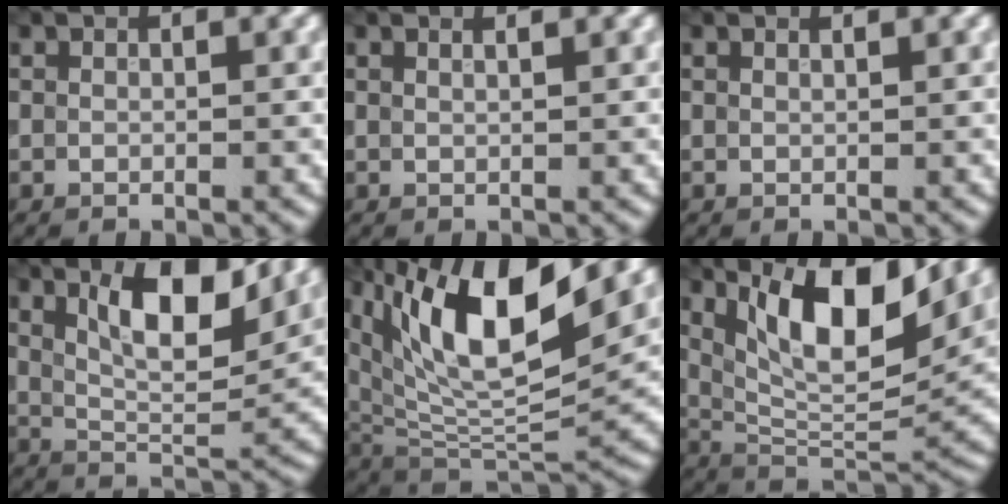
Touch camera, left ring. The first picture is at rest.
{"total": 1.7, "force": [1.1, 0.8, 1.1], "torque": [0.003, 0.003, -0.006]}
{"total": 1.0, "force": [0.7, 0.3, 0.6], "torque": [-0.004, 0.000, 0.003]}
{"total": 7.6, "force": [3.5, 2.6, 6.3], "torque": [-0.104, 0.000, 0.059]}
{"total": 12.5, "force": [5.6, 4.8, 10.1], "torque": [-0.174, -0.001, 0.105]}
{"total": 10.4, "force": [4.7, 3.7, 8.5], "torque": [-0.137, -0.005, 0.084]}